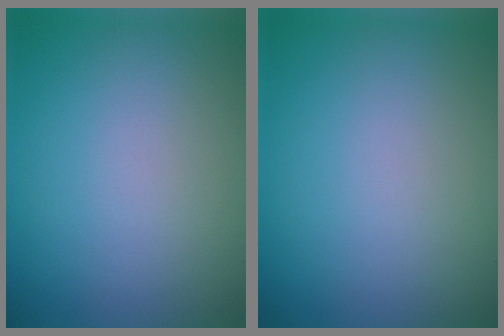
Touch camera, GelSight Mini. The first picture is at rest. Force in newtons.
{"total": 0.0}